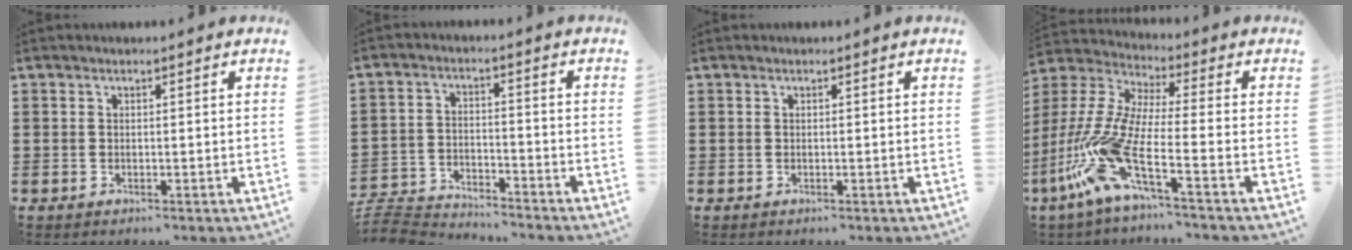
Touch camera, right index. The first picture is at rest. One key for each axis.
{"total": 5.0, "fx": -4.9, "fy": 0.6, "fz": 0.5, "tx": -0.030, "ty": -0.001, "tz": -0.105}
{"total": 0.0}
{"total": 12.0, "fx": -6.1, "fy": 2.7, "fz": 10.0, "tx": -0.254, "ty": -0.028, "tz": -0.134}